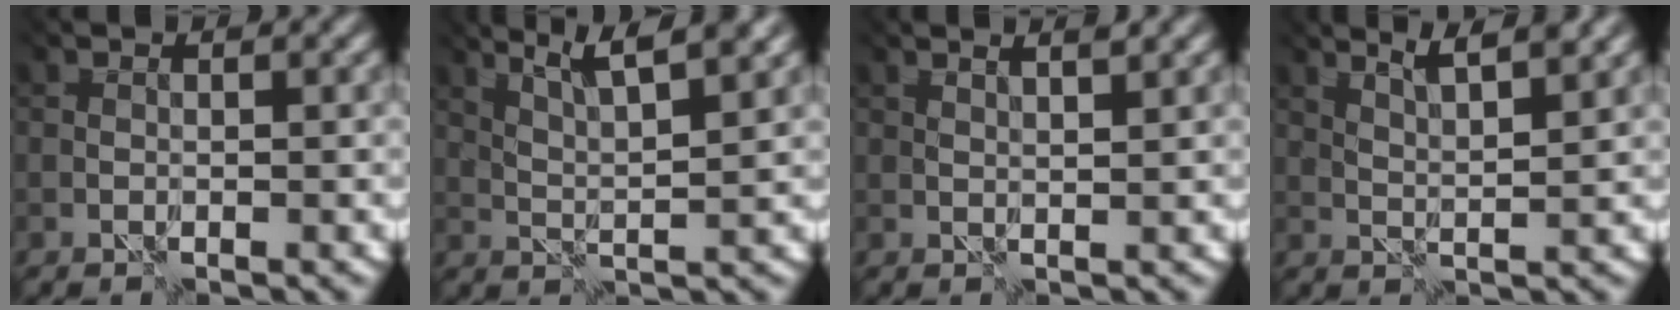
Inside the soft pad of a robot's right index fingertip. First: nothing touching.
{"total": 5.4, "force": [4.3, 0.2, 3.4], "torque": [-0.049, 0.020, 0.062]}
{"total": 2.5, "force": [2.5, -0.1, 0.6], "torque": [-0.004, 0.012, 0.031]}
{"total": 3.8, "force": [3.3, 0.0, 1.9], "torque": [-0.024, 0.015, 0.053]}